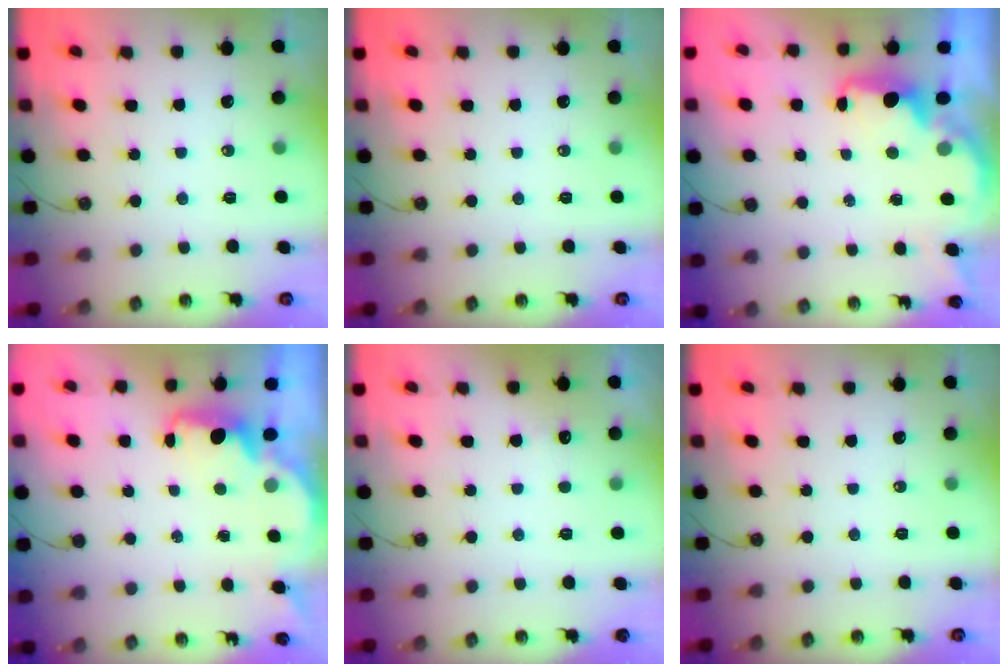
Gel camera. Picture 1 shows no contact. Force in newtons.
{"total": 0.0}
{"total": 2.1, "press": 2.0, "slide": 0.8}
{"total": 1.7, "press": 1.5, "slide": 0.7}
{"total": 3.0, "press": 2.8, "slide": 1.0}
{"total": 0.0}